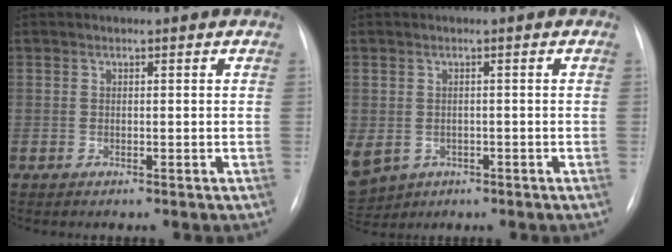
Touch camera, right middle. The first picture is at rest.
{"total": 18.0, "force": [-7.3, 14.6, 7.7], "torque": [-0.259, -0.015, -0.097]}